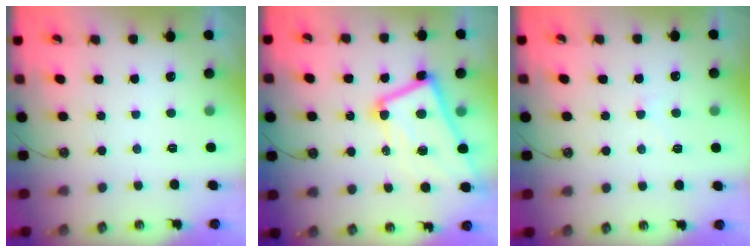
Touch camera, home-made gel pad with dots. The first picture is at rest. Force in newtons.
{"total": 12.1, "press": 12.1, "slide": 1.0}
{"total": 0.0}